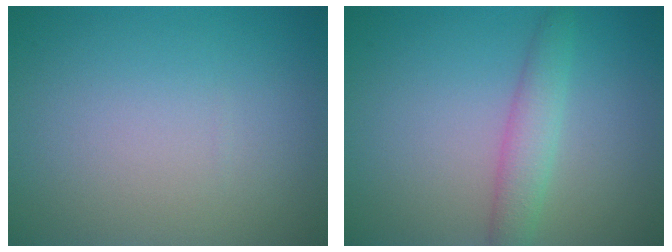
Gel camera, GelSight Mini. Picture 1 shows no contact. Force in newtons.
{"total": 2.6, "press": 2.6, "slide": 0.1}